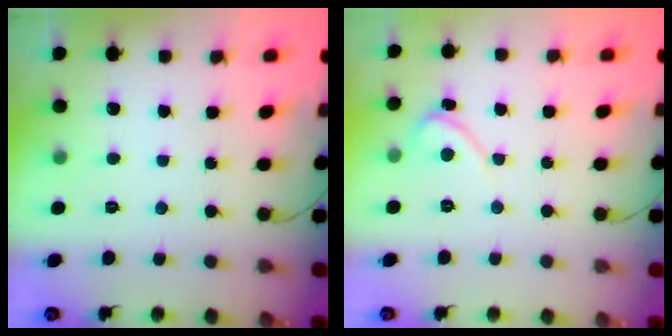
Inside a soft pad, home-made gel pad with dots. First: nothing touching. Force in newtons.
{"total": 2.2, "press": 2.2, "slide": 0.2}